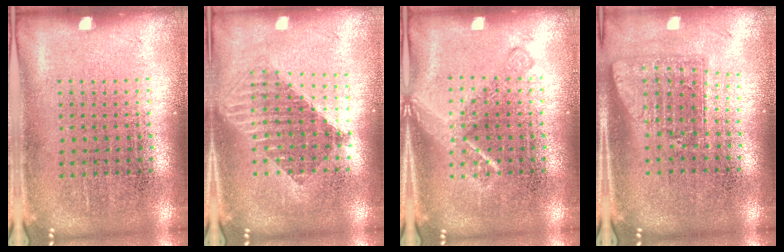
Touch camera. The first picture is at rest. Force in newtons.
{"total": 1.6, "press": 1.4, "slide": 0.9}
{"total": 2.4, "press": 2.4, "slide": 0.4}
{"total": 1.6, "press": 1.2, "slide": 1.0}